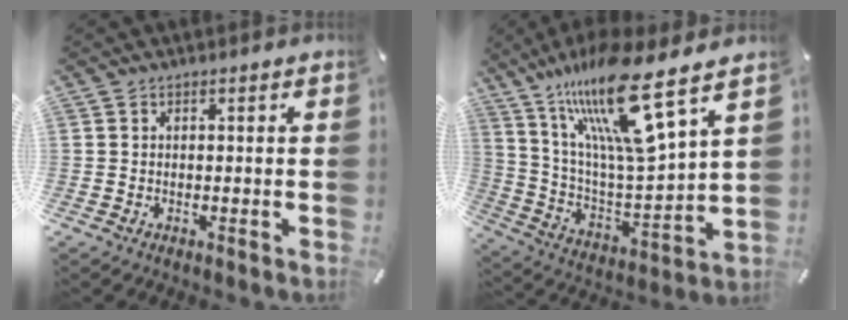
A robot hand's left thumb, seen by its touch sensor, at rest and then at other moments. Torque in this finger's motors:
{"motor_torque": [2.78, 2.23, 1.74, -1.03, 0.60]}